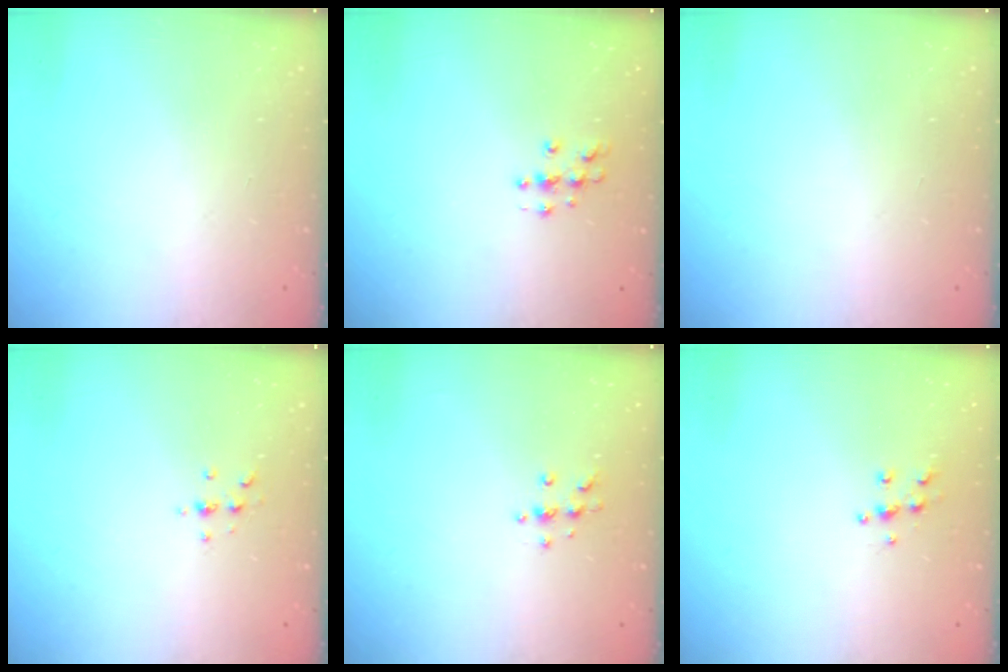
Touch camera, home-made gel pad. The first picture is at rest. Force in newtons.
{"total": 4.1, "press": 4.1, "slide": 0.5}
{"total": 0.0}
{"total": 2.4, "press": 2.4, "slide": 0.3}
{"total": 4.7, "press": 4.6, "slide": 0.5}
{"total": 5.7, "press": 5.7, "slide": 0.6}